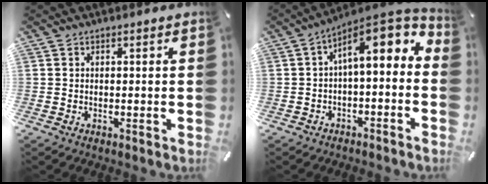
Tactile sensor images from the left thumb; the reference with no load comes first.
{"total": 10.4, "force": [2.8, 4.6, 8.9], "torque": [-0.130, -0.021, 0.044]}